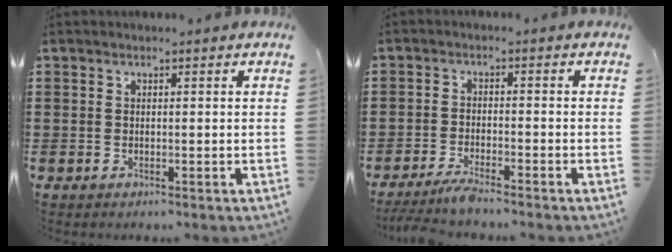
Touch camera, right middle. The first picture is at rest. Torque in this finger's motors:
{"motor_torque": [0.41, 0.18, 0.03, 0.04]}